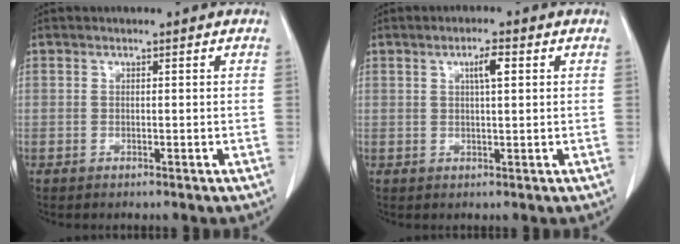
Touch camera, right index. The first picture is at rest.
{"total": 3.1, "force": [1.1, 0.4, 2.8], "torque": [-0.050, 0.002, 0.017]}